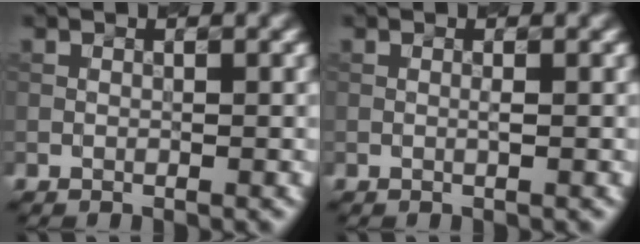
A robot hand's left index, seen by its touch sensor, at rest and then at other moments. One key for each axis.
{"total": 0.5, "fx": 0.1, "fy": 0.1, "fz": 0.5, "tx": -0.007, "ty": 0.001, "tz": 0.000}